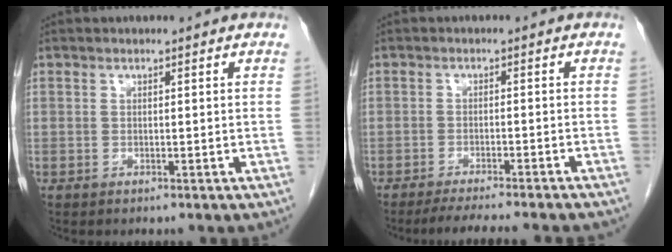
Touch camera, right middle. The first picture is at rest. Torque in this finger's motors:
{"motor_torque": [1.10, -1.03, 0.11, 0.05]}